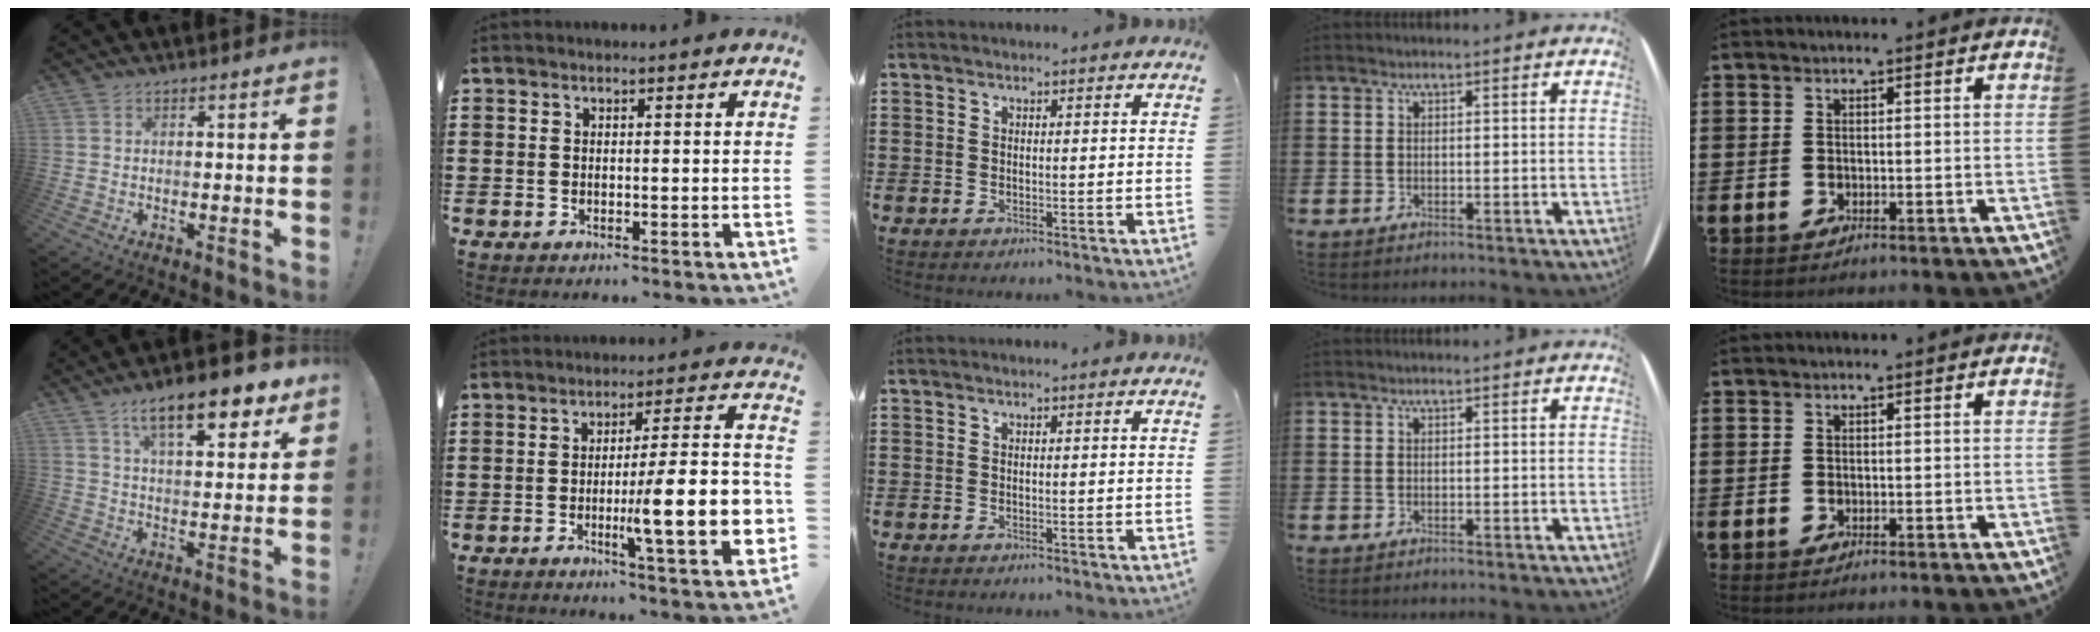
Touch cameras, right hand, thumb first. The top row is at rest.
{"thumb": {"total": 15.3, "force": [9.1, 4.7, 11.3], "torque": [-0.172, -0.047, 0.146]}, "index": {"total": 14.8, "force": [-3.2, 2.6, 14.2], "torque": [-0.219, -0.012, -0.054]}}